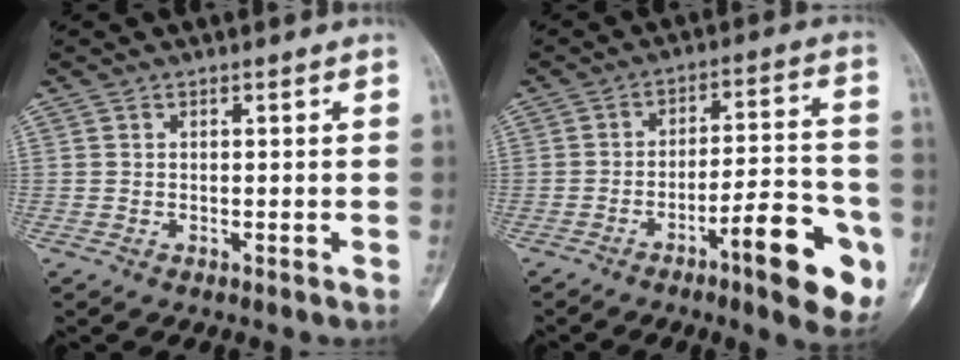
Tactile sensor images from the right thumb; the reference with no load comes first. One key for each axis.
{"total": 15.6, "fx": -6.8, "fy": 4.0, "fz": 13.4, "tx": -0.165, "ty": 0.034, "tz": -0.095}